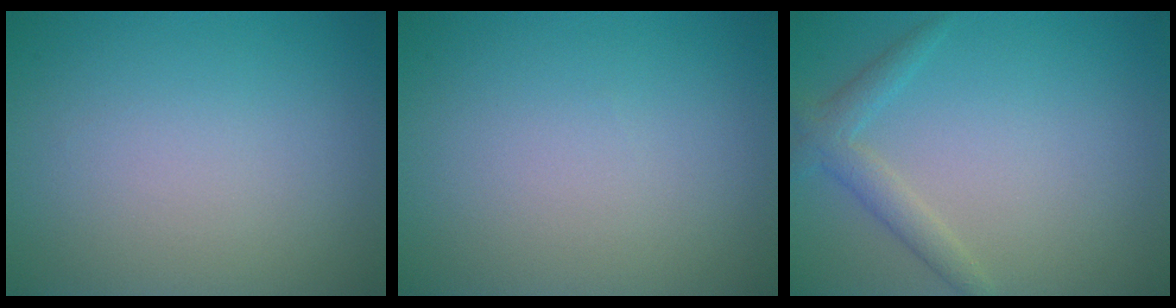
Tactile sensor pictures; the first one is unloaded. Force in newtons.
{"total": 0.0}
{"total": 2.2, "press": 2.2, "slide": 0.1}